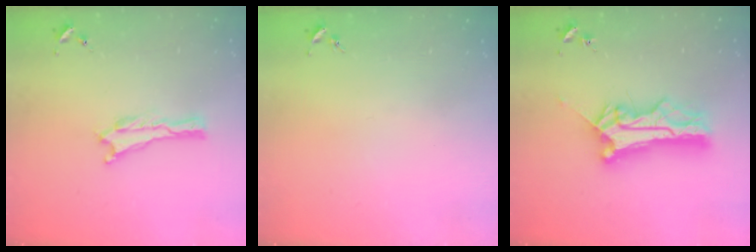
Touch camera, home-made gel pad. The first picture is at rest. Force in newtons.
{"total": 0.0}
{"total": 9.3, "press": 9.3, "slide": 0.7}